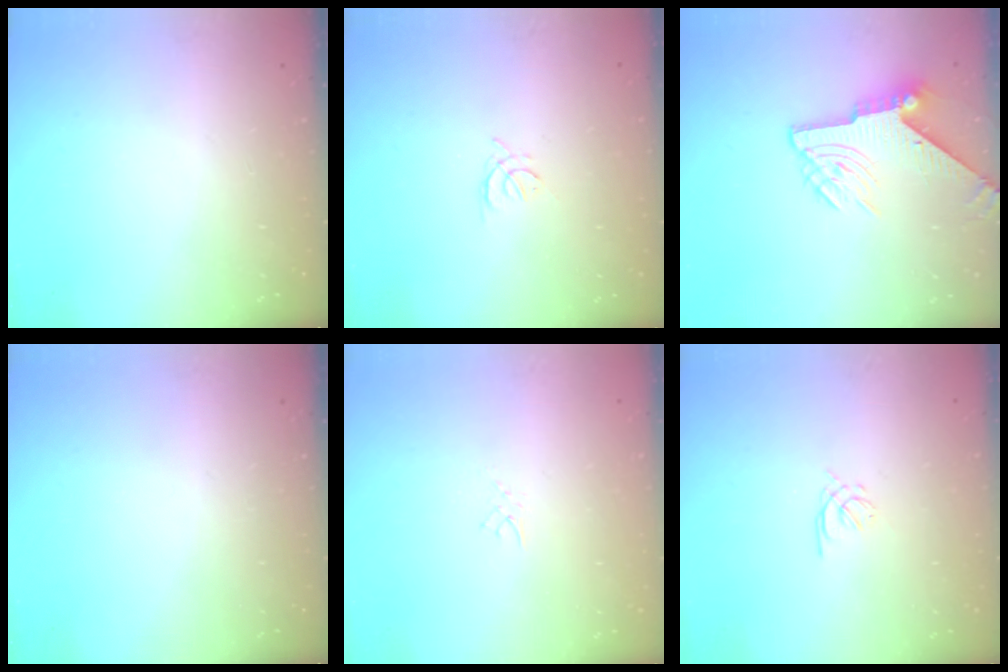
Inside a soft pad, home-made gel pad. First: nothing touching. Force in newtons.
{"total": 2.4, "press": 2.3, "slide": 0.6}
{"total": 9.2, "press": 9.2, "slide": 0.7}
{"total": 0.0}
{"total": 2.4, "press": 2.4, "slide": 0.4}
{"total": 1.2, "press": 1.0, "slide": 0.5}